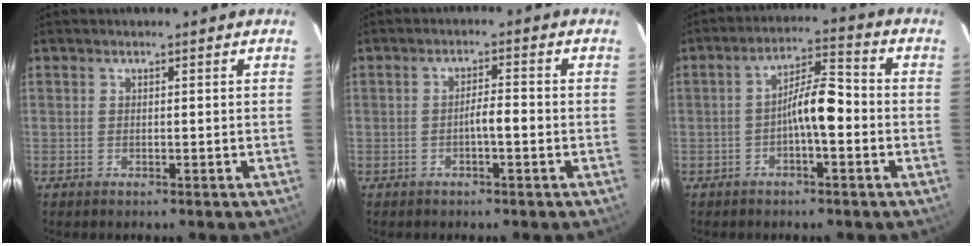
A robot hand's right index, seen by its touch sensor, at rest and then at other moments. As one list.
[{"total": 2.7, "force": [-0.9, 0.3, 2.5], "torque": [-0.038, 0.004, -0.016]}, {"total": 7.0, "force": [-1.5, 1.5, 6.6], "torque": [-0.114, 0.025, -0.027]}]